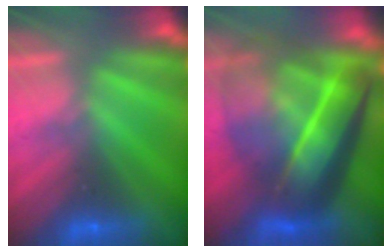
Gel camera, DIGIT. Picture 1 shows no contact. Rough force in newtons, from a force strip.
{"total": 7.6}